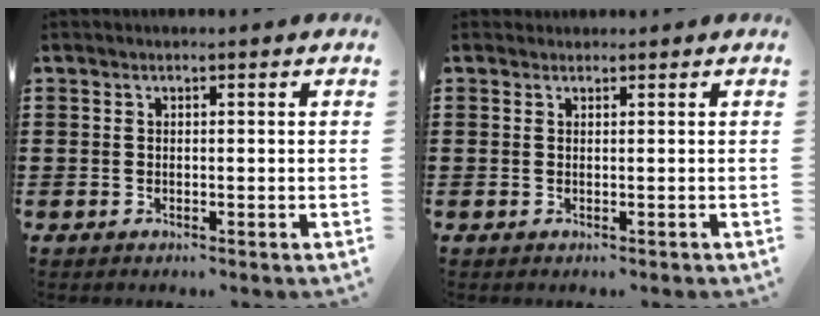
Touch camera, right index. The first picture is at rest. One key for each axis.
{"total": 0.8, "fx": 0.6, "fy": 0.5, "fz": -0.2, "tx": 0.003, "ty": 0.004, "tz": 0.012}